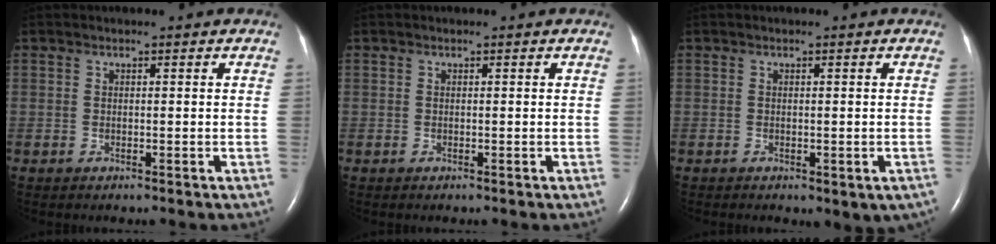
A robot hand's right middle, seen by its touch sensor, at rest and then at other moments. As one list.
[{"total": 0.0}, {"total": 3.0, "force": [-1.3, 1.5, 2.2], "torque": [-0.021, -0.004, -0.011]}]